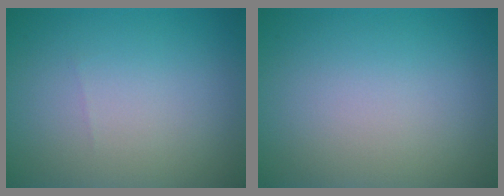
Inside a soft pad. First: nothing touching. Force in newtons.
{"total": 0.0}